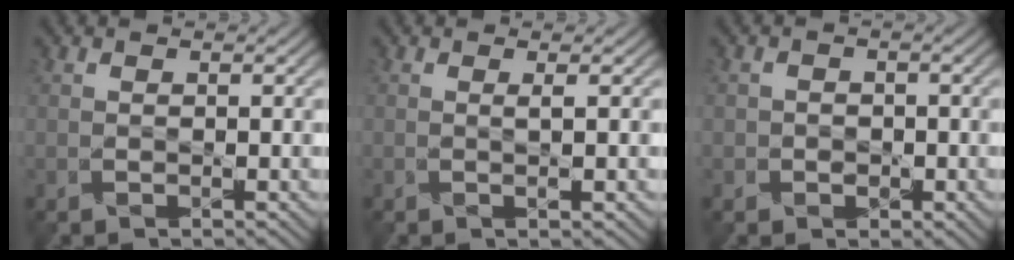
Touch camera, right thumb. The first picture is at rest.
{"total": 1.3, "force": [-0.1, -0.5, 1.1], "torque": [-0.024, -0.002, 0.001]}
{"total": 2.4, "force": [-0.5, 2.3, -0.2], "torque": [0.008, 0.015, -0.019]}